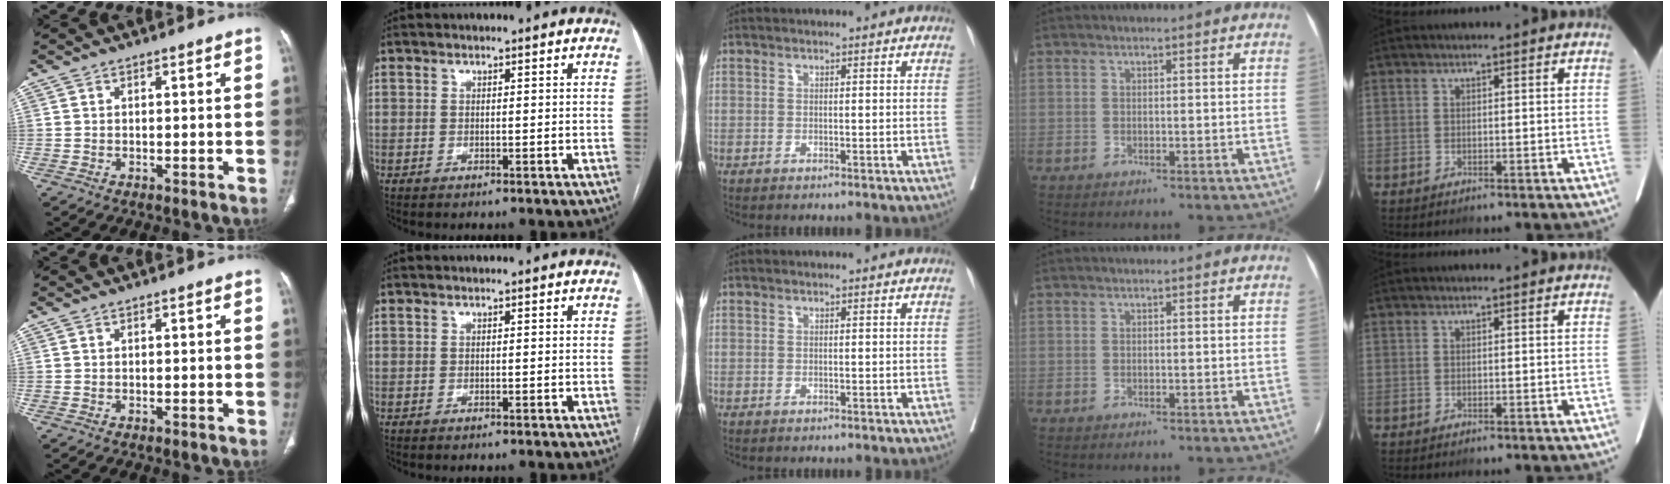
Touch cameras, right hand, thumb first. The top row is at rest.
{}